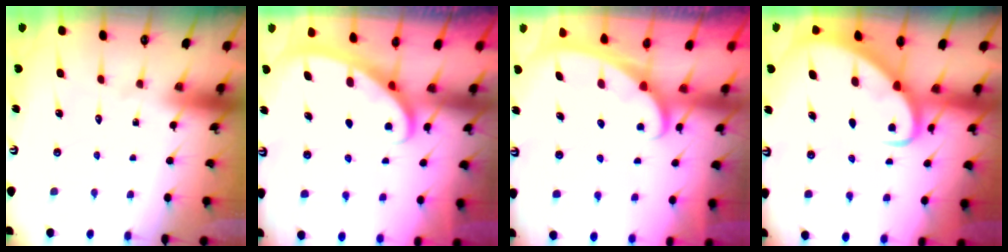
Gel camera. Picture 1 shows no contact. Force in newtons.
{"total": 2.5, "press": 2.5, "slide": 0.5}
{"total": 2.6, "press": 2.6, "slide": 0.3}
{"total": 6.0, "press": 6.0, "slide": 0.6}